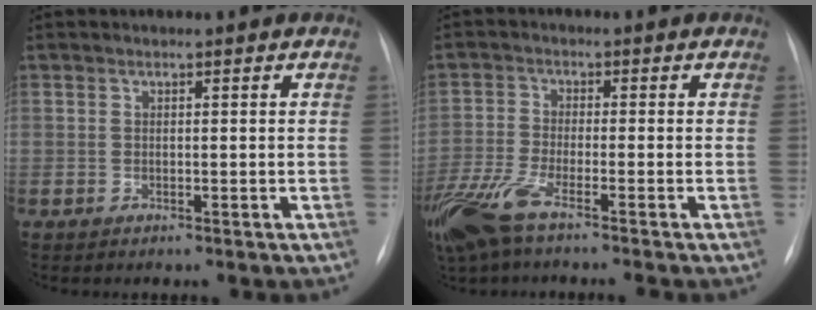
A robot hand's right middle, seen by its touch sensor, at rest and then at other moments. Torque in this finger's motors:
{"motor_torque": [1.09, -1.01, 0.34, 0.09]}